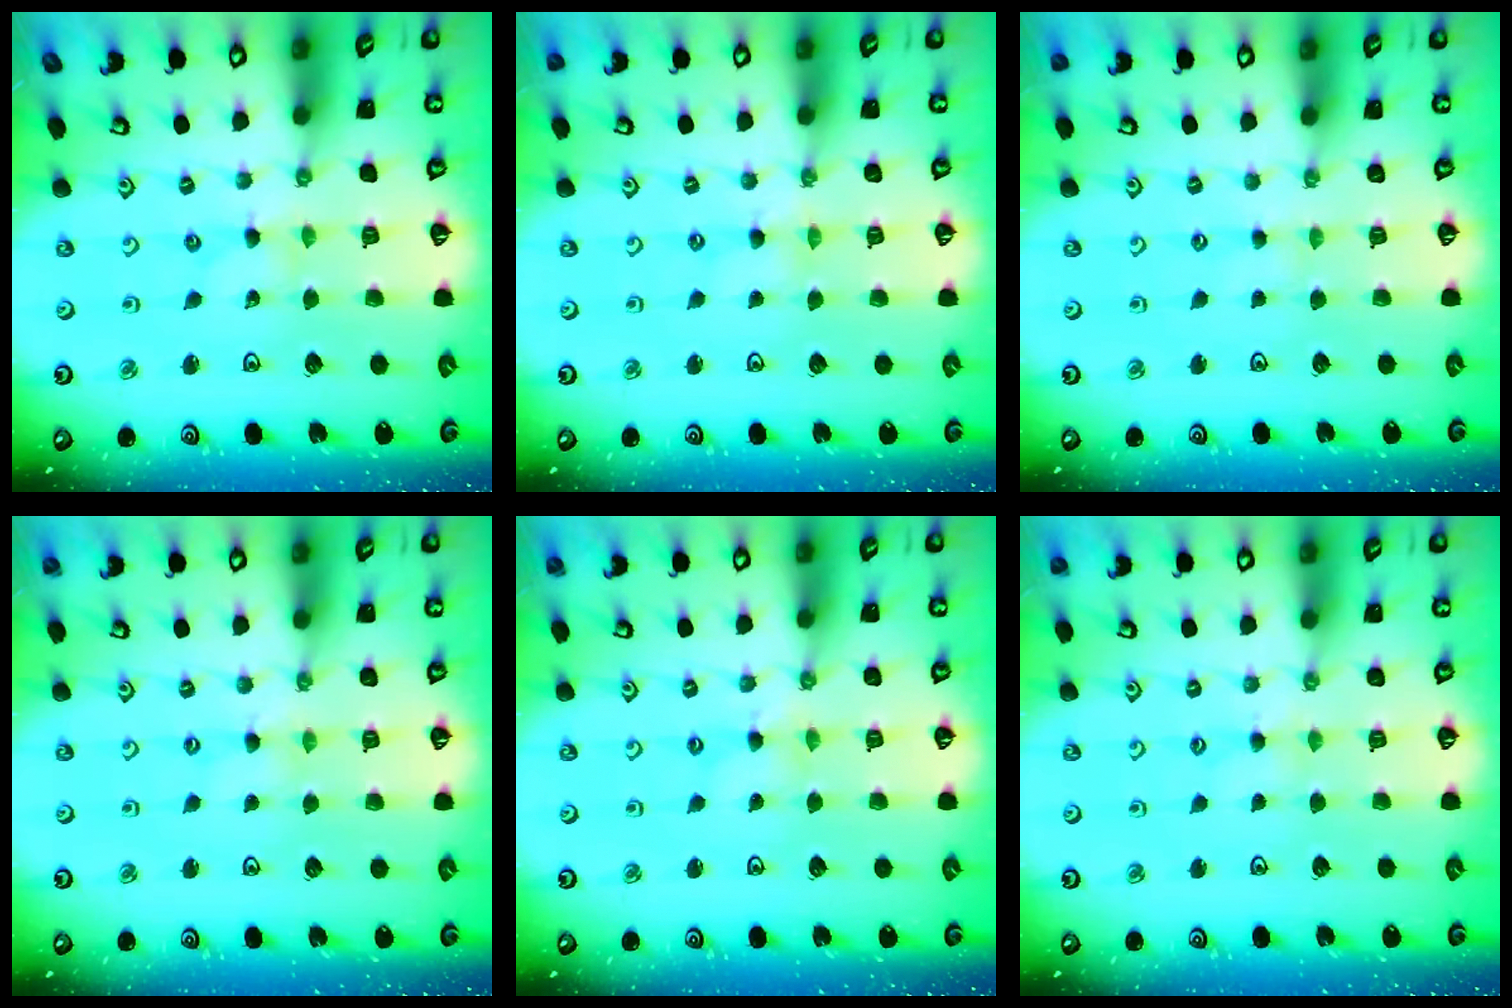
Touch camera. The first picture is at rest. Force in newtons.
{"total": 0.0}
{"total": 0.0}
{"total": 0.9, "press": 0.9, "slide": 0.1}
{"total": 0.0}
{"total": 1.7, "press": 1.7, "slide": 0.2}